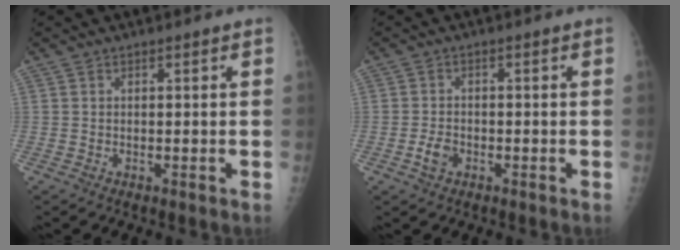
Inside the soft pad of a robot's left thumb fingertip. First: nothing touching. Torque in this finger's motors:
{"motor_torque": [-0.32, 0.16, 0.07, 0.07, 0.01]}